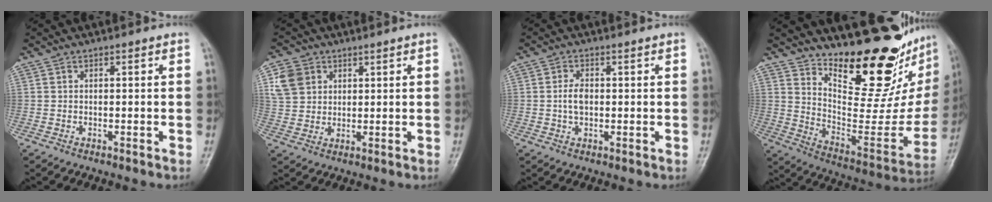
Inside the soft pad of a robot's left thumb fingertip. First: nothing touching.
{"total": 6.4, "force": [2.7, 5.1, 2.8], "torque": [-0.035, -0.004, 0.053]}
{"total": 3.1, "force": [0.1, 1.8, 2.5], "torque": [-0.046, 0.006, 0.000]}
{"total": 26.0, "force": [18.9, 8.7, 15.5], "torque": [-0.188, -0.137, 0.285]}